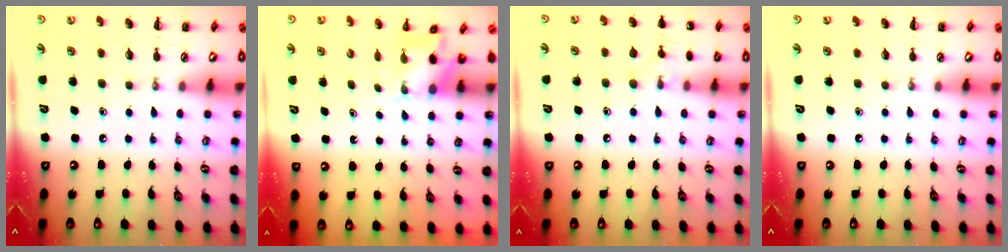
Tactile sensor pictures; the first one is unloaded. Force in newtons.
{"total": 2.5, "press": 2.5, "slide": 0.5}
{"total": 8.1, "press": 7.8, "slide": 2.3}
{"total": 0.0}